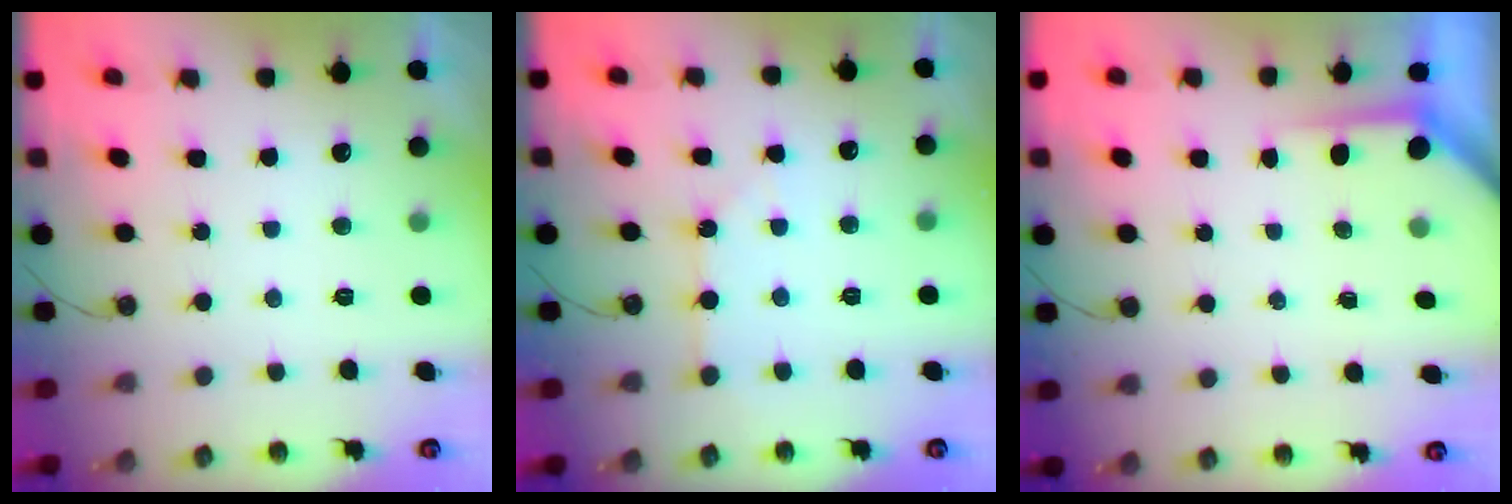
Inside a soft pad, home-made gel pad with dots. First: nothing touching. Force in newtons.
{"total": 3.9, "press": 3.9, "slide": 0.6}
{"total": 3.5, "press": 3.5, "slide": 0.3}